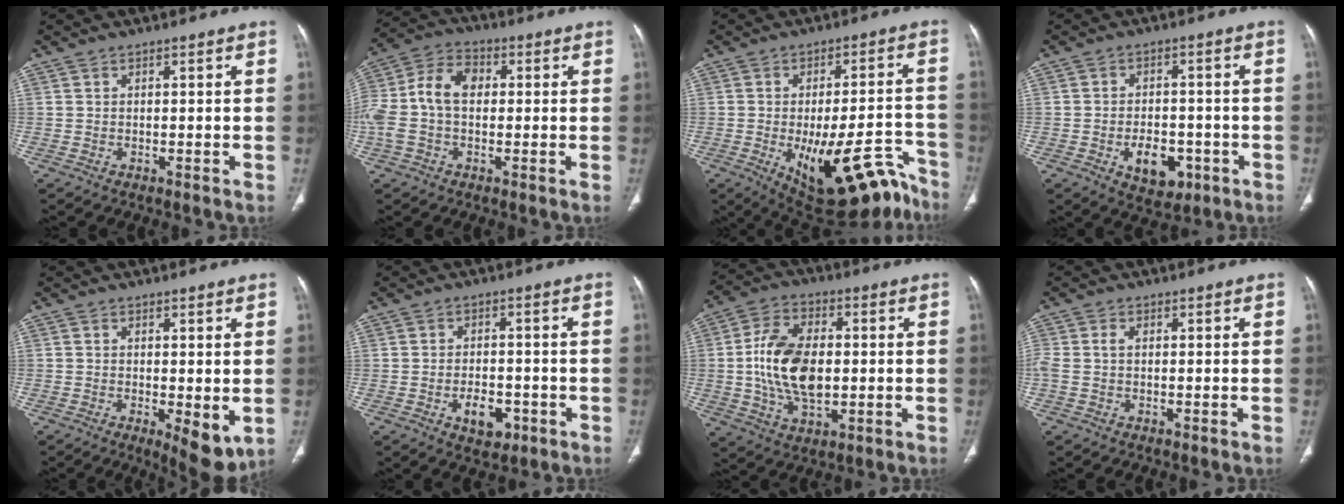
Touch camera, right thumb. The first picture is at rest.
{"total": 11.5, "force": [0.2, 7.6, 8.7], "torque": [-0.189, 0.037, -0.003]}
{"total": 20.5, "force": [-12.4, 7.9, 14.4], "torque": [-0.123, 0.077, -0.165]}
{"total": 8.1, "force": [-3.0, 5.2, 5.4], "torque": [-0.054, 0.015, -0.034]}
{"total": 7.3, "force": [-1.4, 2.7, 6.7], "torque": [-0.089, -0.021, -0.016]}
{"total": 5.7, "force": [-2.4, 3.5, 3.9], "torque": [-0.042, 0.012, -0.030]}
{"total": 14.7, "force": [-0.1, 8.8, 11.8], "torque": [-0.210, 0.008, 0.000]}
{"total": 2.6, "force": [0.0, 1.5, 2.1], "torque": [-0.061, 0.008, -0.001]}